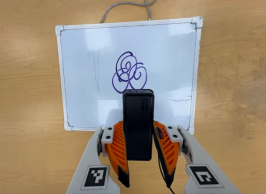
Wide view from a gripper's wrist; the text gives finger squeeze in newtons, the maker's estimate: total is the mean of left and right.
{"total": 4.0, "left": 2.7, "right": 5.4}